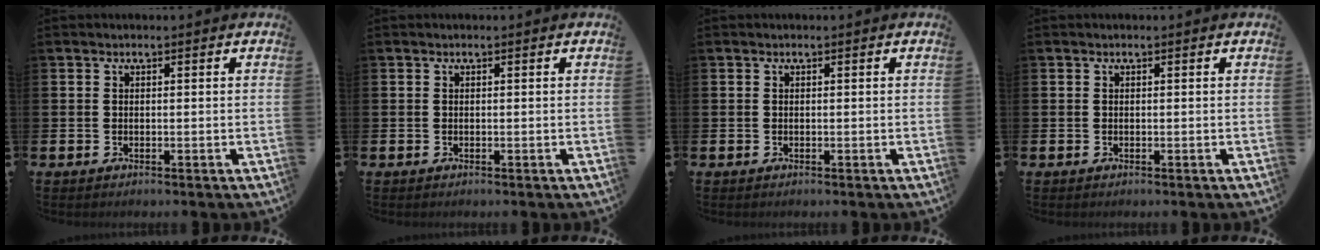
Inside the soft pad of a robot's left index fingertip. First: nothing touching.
{"total": 0.0}
{"total": 0.0}
{"total": 0.0}